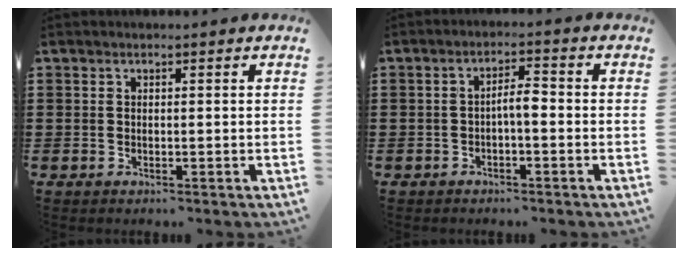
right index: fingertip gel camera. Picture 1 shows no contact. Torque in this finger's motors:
{"motor_torque": [0.91, -0.45, 0.09, 0.11]}